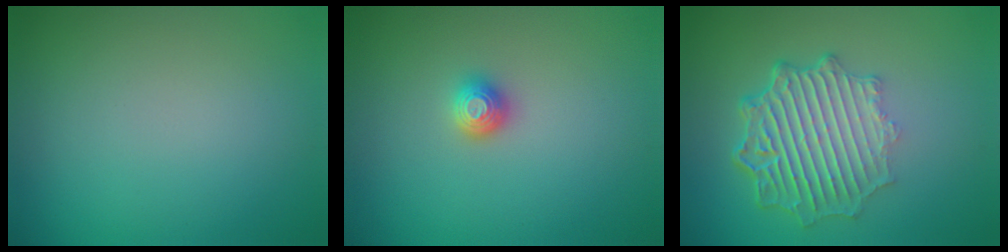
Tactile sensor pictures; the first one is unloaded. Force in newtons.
{"total": 1.4, "press": 1.2, "slide": 0.6}
{"total": 7.0, "press": 5.1, "slide": 4.8}